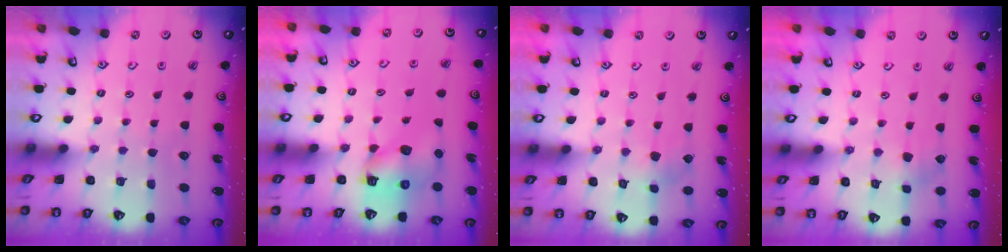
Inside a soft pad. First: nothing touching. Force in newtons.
{"total": 7.4, "press": 7.3, "slide": 0.9}
{"total": 2.7, "press": 2.6, "slide": 0.7}
{"total": 3.4, "press": 3.3, "slide": 0.4}